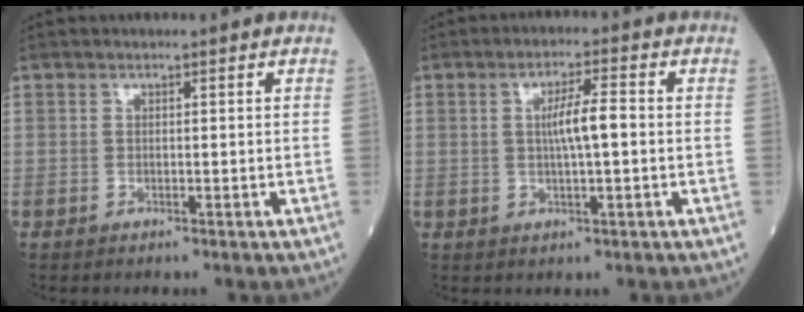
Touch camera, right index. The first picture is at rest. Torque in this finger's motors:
{"motor_torque": [0.52, 0.04, 0.30, 0.10]}